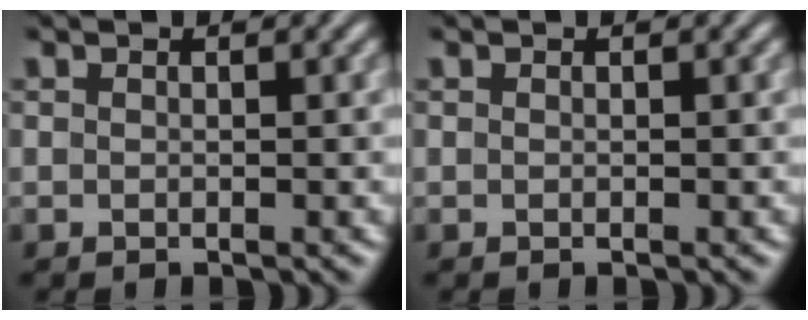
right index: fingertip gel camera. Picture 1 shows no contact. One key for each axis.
{"total": 0.0}